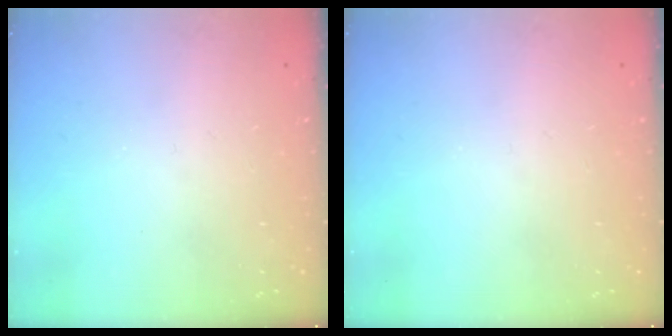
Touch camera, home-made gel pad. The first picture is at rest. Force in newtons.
{"total": 0.0}